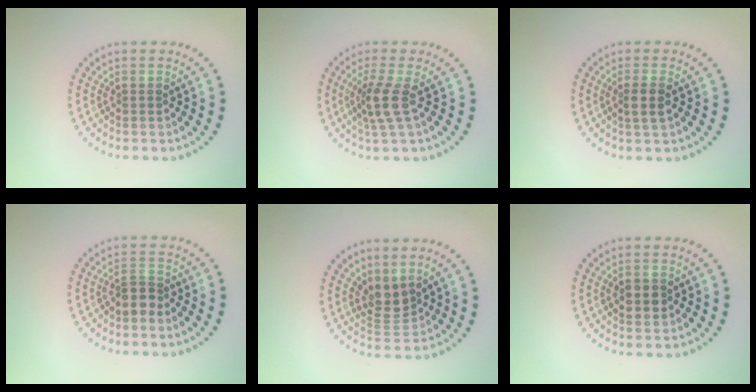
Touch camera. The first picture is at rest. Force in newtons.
{"total": 2.9, "press": 2.2, "slide": 1.9}
{"total": 1.9, "press": 1.7, "slide": 0.8}
{"total": 2.1, "press": 1.7, "slide": 1.2}
{"total": 2.8, "press": 2.2, "slide": 1.6}
{"total": 2.6, "press": 2.6, "slide": 0.2}